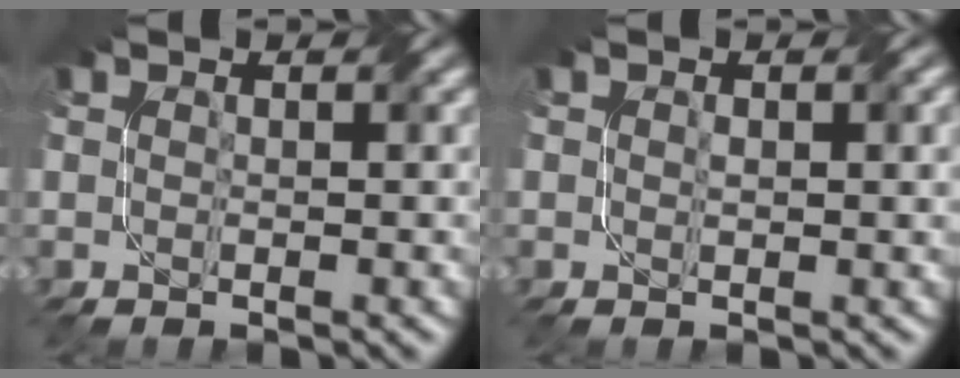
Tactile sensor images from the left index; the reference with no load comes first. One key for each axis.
{"total": 1.8, "fx": 0.4, "fy": 0.8, "fz": 1.5, "tx": -0.022, "ty": -0.001, "tz": 0.010}